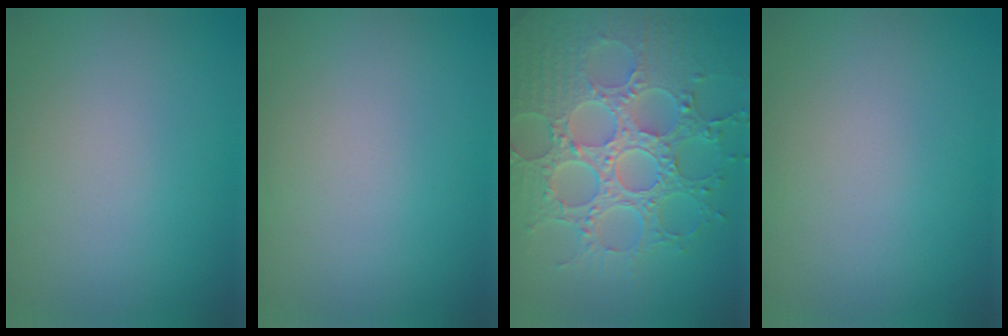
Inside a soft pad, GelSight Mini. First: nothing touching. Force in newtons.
{"total": 0.0}
{"total": 8.8, "press": 6.6, "slide": 5.9}
{"total": 0.0}